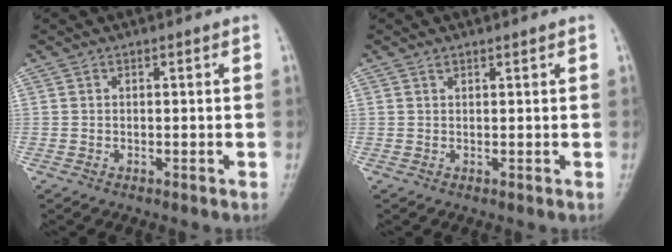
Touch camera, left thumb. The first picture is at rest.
{"total": 0.6, "force": [0.5, 0.2, 0.2], "torque": [-0.006, -0.004, 0.010]}